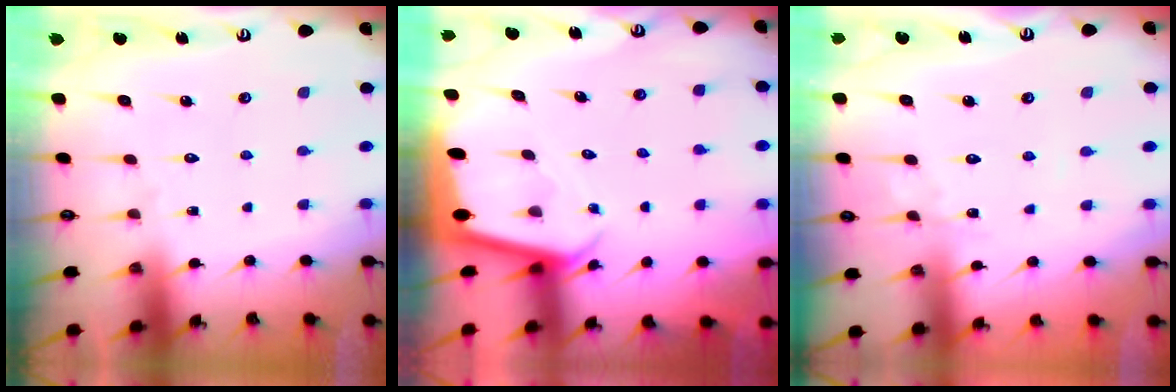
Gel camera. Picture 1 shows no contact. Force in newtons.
{"total": 2.0, "press": 2.0, "slide": 0.1}
{"total": 2.7, "press": 2.7, "slide": 0.3}